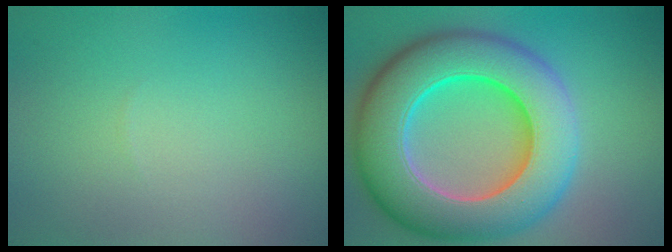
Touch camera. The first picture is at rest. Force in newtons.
{"total": 13.3, "press": 13.1, "slide": 2.1}